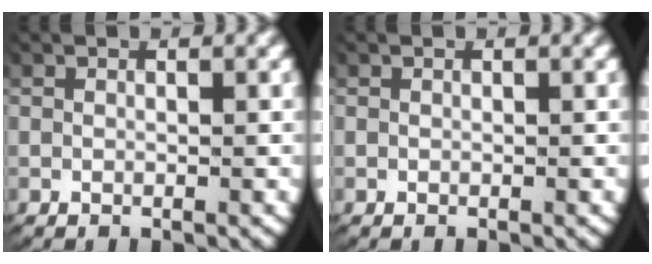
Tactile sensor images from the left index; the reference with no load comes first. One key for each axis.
{"total": 0.0}